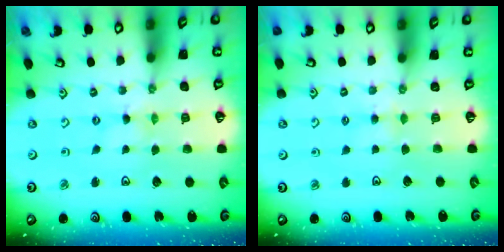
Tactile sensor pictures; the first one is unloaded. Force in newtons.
{"total": 3.7, "press": 3.6, "slide": 0.4}